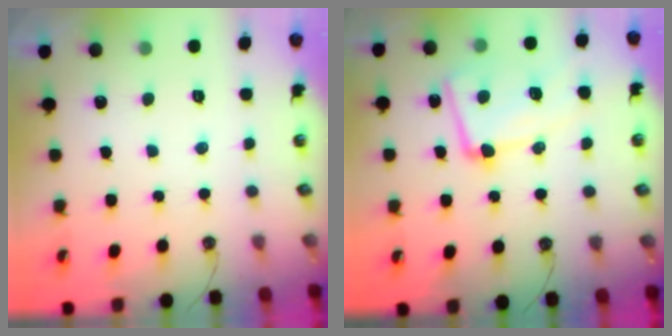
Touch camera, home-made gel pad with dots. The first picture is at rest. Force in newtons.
{"total": 12.0, "press": 11.8, "slide": 2.1}